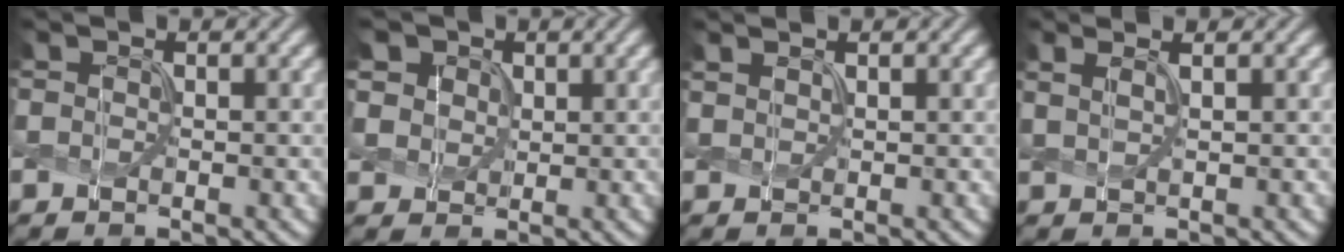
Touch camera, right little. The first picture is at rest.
{"total": 5.2, "force": [2.6, 3.9, 2.2], "torque": [-0.079, 0.007, 0.048]}
{"total": 1.1, "force": [0.9, 0.3, 0.7], "torque": [-0.011, -0.002, 0.012]}
{"total": 3.0, "force": [1.7, 1.2, 2.1], "torque": [-0.031, 0.013, 0.011]}